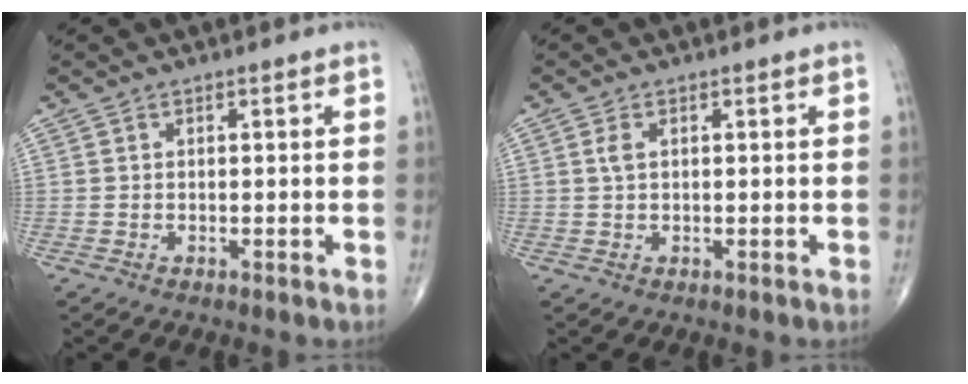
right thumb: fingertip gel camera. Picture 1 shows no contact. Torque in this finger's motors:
{"motor_torque": [-0.10, 0.04, 0.12, 0.05, 0.00]}